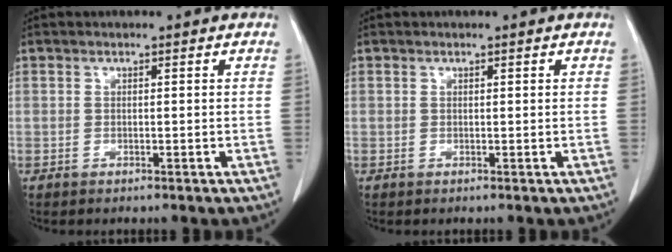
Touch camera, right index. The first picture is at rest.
{"total": 0.0}